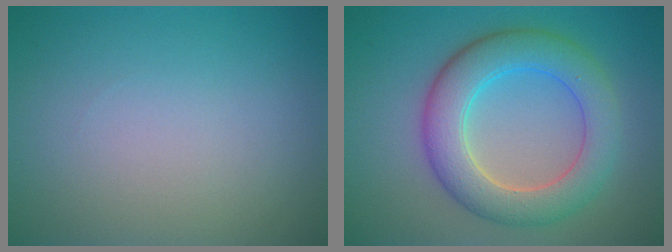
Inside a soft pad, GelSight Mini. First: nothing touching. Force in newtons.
{"total": 6.7, "press": 6.7, "slide": 0.1}